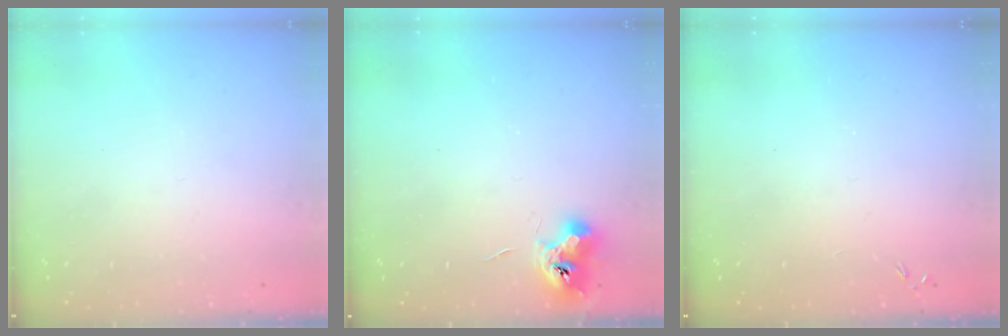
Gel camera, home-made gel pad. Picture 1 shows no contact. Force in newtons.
{"total": 9.0, "press": 9.0, "slide": 0.2}
{"total": 0.0}